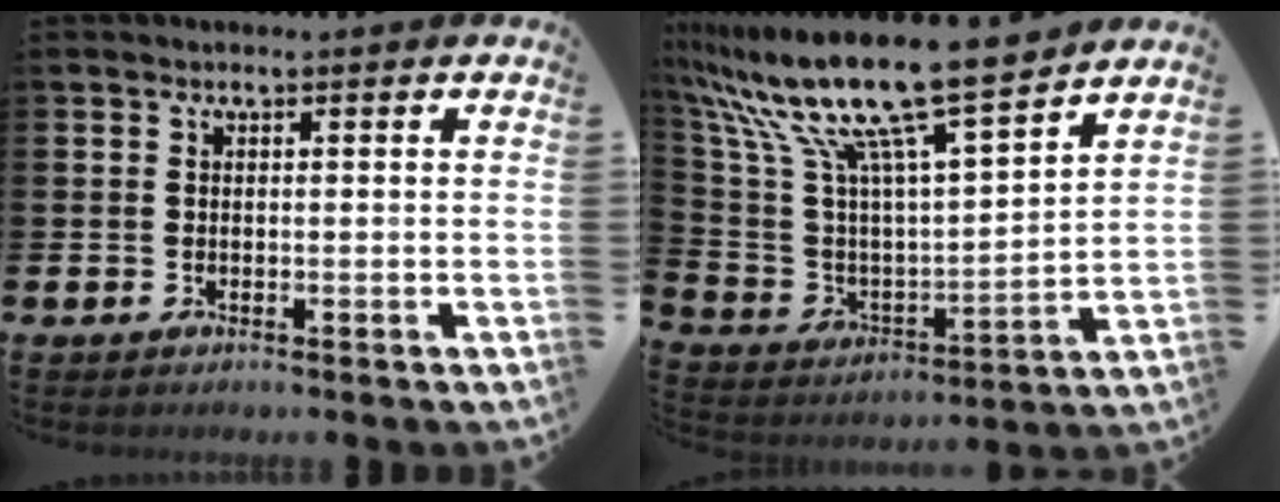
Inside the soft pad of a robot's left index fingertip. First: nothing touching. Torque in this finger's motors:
{"motor_torque": [1.00, -1.06, 1.05, 0.21]}